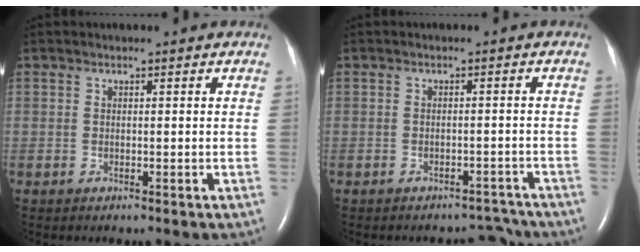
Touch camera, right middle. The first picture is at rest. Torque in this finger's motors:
{"motor_torque": [-0.10, -0.10, 0.00, 0.01]}